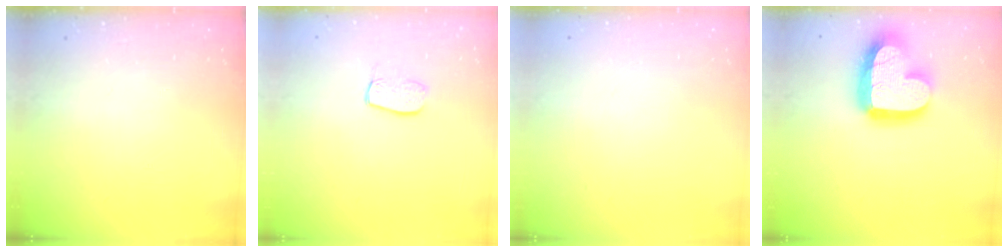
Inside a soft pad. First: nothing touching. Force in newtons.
{"total": 7.5, "press": 7.5, "slide": 0.6}
{"total": 0.0}
{"total": 20.3, "press": 20.3, "slide": 1.8}